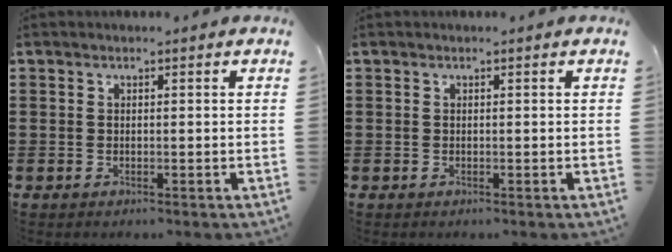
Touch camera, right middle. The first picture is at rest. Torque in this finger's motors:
{"motor_torque": [0.00, 0.00, 0.00, 0.00]}